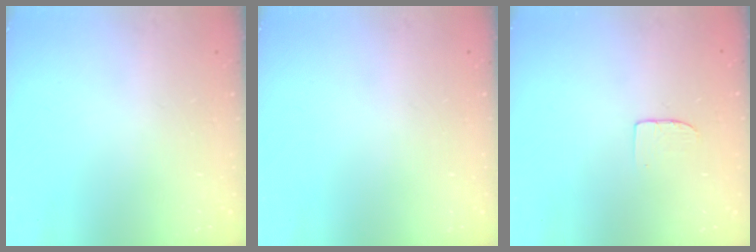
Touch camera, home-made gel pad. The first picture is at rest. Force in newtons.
{"total": 0.0}
{"total": 3.7, "press": 3.7, "slide": 0.3}